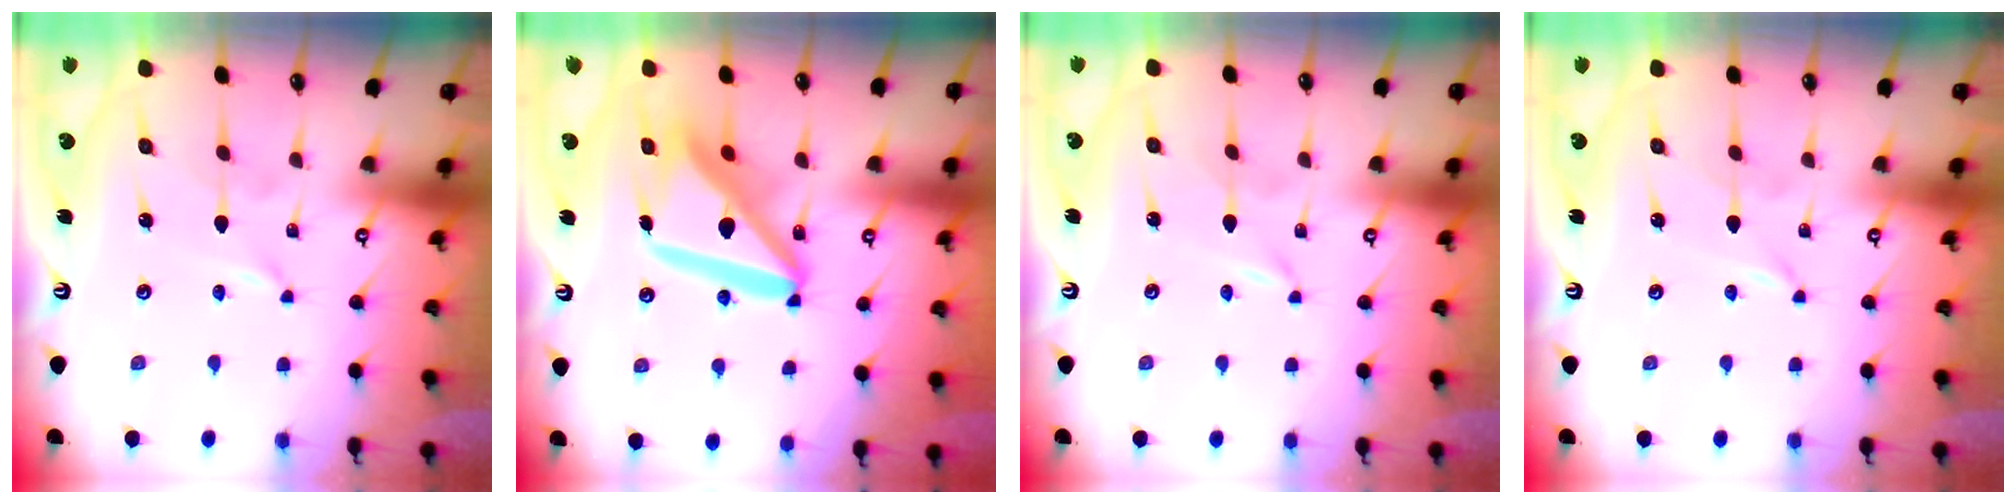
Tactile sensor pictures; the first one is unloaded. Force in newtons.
{"total": 17.8, "press": 17.6, "slide": 2.2}
{"total": 0.0}
{"total": 0.0}